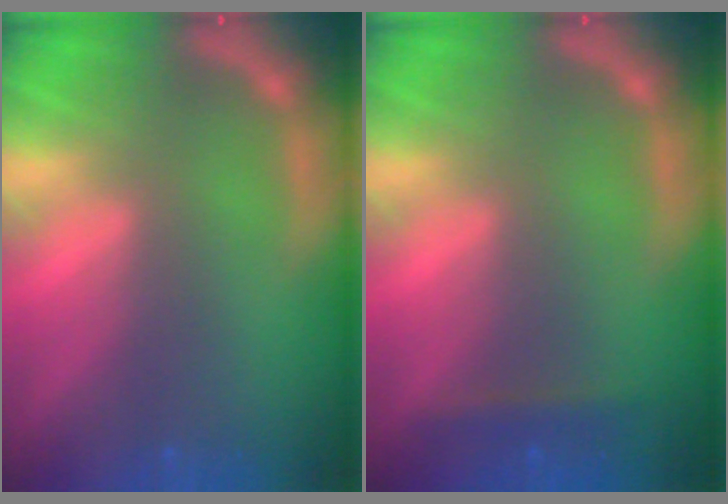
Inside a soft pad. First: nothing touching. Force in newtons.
{"total": 1.4}